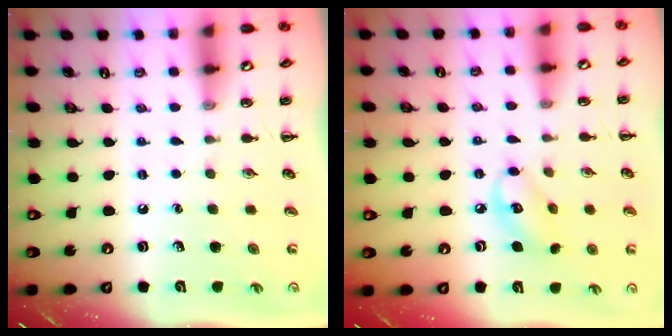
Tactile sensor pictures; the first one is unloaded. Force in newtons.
{"total": 7.3, "press": 7.2, "slide": 1.1}